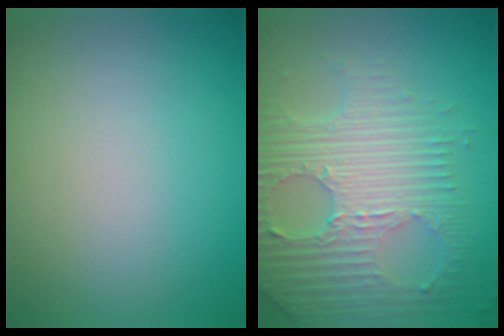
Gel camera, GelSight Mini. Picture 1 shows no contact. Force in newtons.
{"total": 7.6, "press": 5.1, "slide": 5.7}